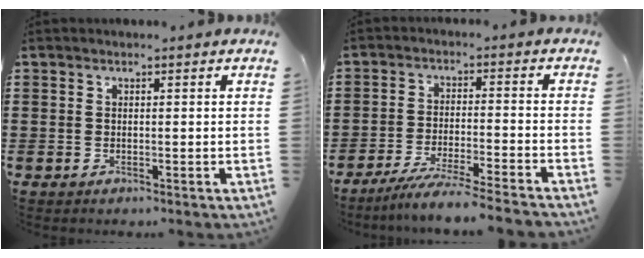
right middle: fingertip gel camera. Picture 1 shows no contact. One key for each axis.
{"total": 5.6, "fx": -5.1, "fy": -0.6, "fz": 2.2, "tx": -0.046, "ty": -0.020, "tz": -0.099}